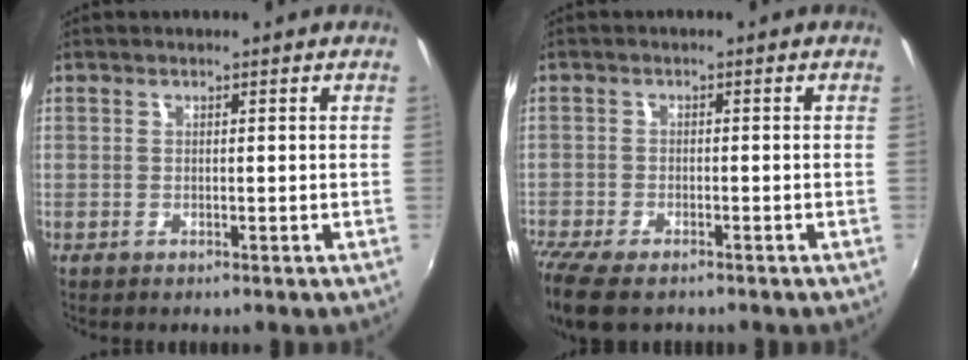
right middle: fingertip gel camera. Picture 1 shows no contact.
{"total": 9.3, "force": [-7.2, 3.0, 5.0], "torque": [-0.130, -0.046, -0.135]}